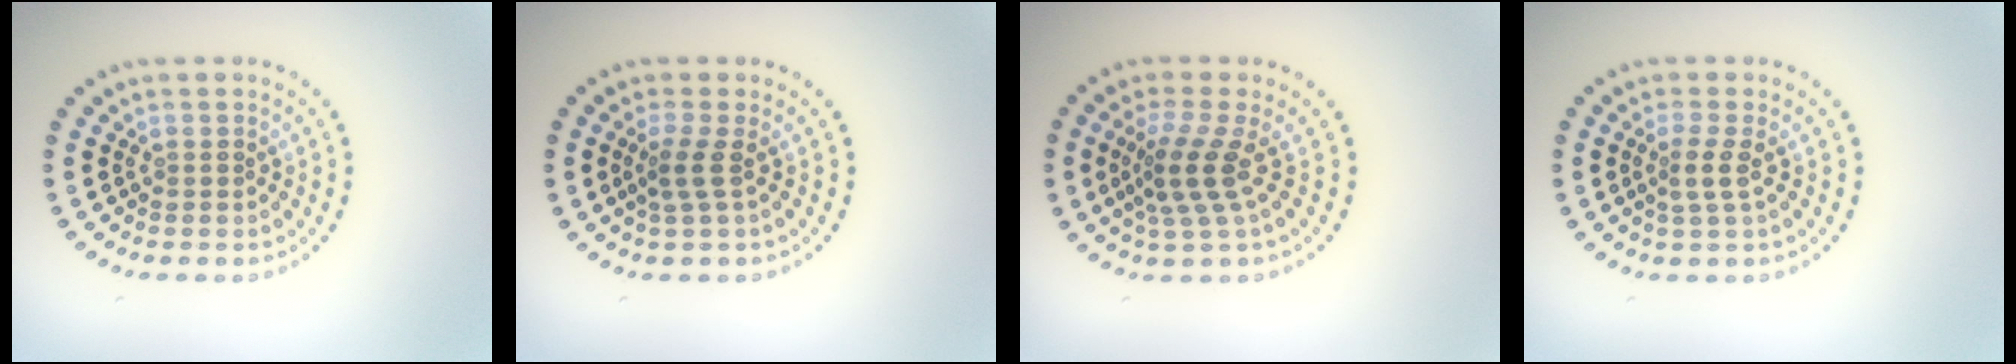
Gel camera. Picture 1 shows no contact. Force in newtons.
{"total": 1.9, "press": 1.1, "slide": 1.5}
{"total": 3.3, "press": 2.3, "slide": 2.4}
{"total": 1.7, "press": 1.2, "slide": 1.1}